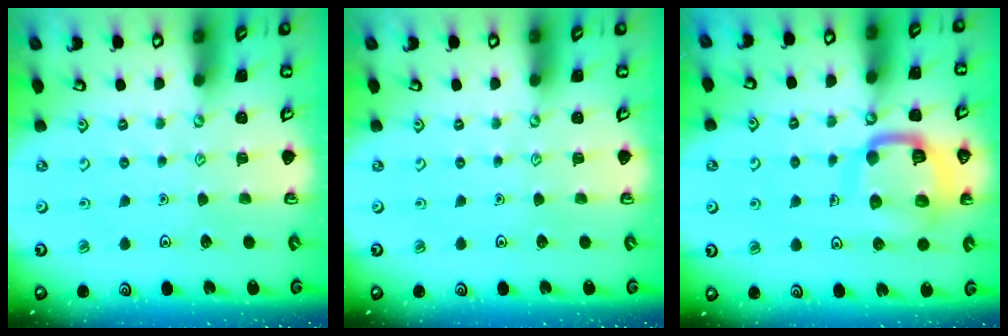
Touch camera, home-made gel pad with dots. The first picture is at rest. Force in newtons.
{"total": 0.0}
{"total": 13.1, "press": 13.1, "slide": 1.1}